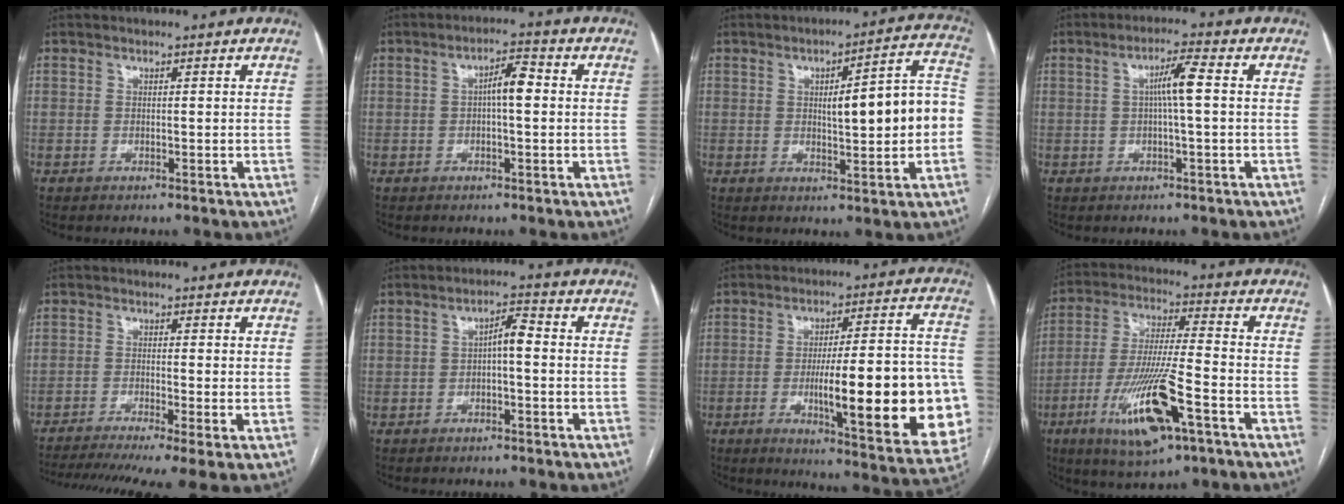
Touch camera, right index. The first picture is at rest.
{"total": 4.2, "force": [0.2, 1.0, 4.1], "torque": [-0.071, 0.014, 0.001]}
{"total": 12.3, "force": [-0.3, 1.9, 12.1], "torque": [-0.162, 0.028, 0.000]}
{"total": 4.7, "force": [0.4, 0.0, 4.7], "torque": [-0.087, 0.008, 0.007]}
{"total": 12.7, "force": [-9.0, 1.0, 8.9], "torque": [-0.150, -0.020, -0.141]}
{"total": 3.4, "force": [-0.2, 0.9, 3.2], "torque": [-0.057, 0.015, -0.004]}
{"total": 23.8, "force": [-4.9, 3.8, 22.9], "torque": [-0.246, 0.013, -0.052]}
{"total": 15.1, "force": [-6.8, 2.1, 13.3], "torque": [-0.261, -0.021, -0.114]}